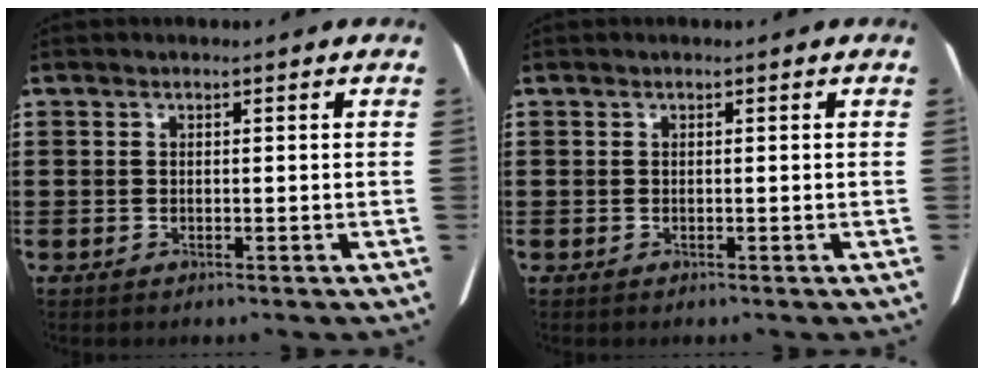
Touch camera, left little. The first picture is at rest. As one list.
[{"total": 0.0}]